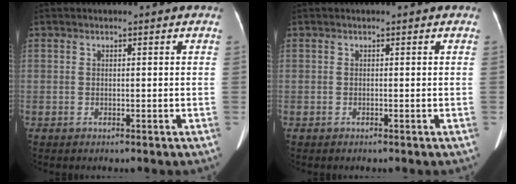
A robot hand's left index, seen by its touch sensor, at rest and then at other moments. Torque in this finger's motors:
{"motor_torque": [0.10, -0.01, 0.04, 0.02]}